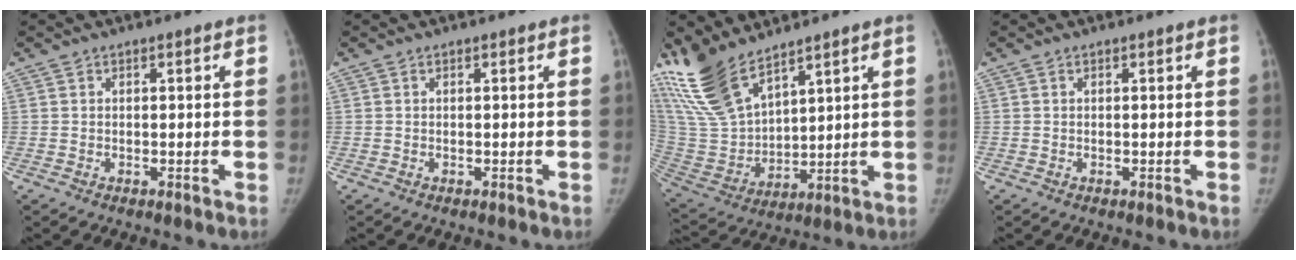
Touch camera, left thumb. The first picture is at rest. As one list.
[{"total": 0.0}, {"total": 16.4, "force": [12.6, 5.8, 8.7], "torque": [-0.164, -0.060, 0.266]}, {"total": 0.0}]